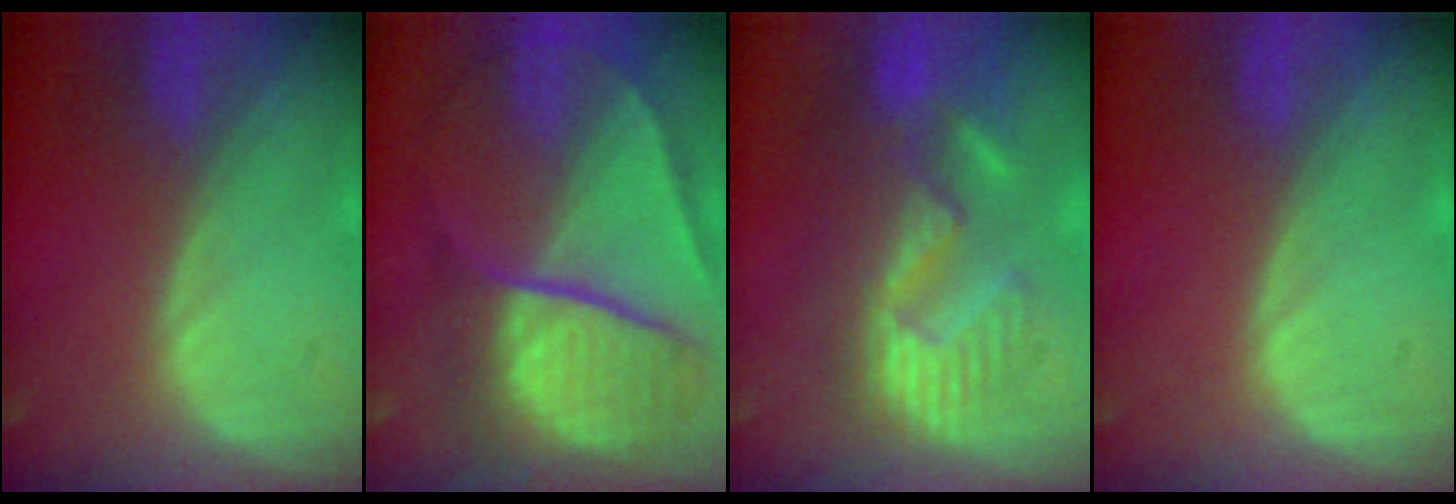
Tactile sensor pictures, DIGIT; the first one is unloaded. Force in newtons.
{"total": 10.7, "press": 10.6, "slide": 1.0}
{"total": 10.8, "press": 9.8, "slide": 4.5}
{"total": 0.0}